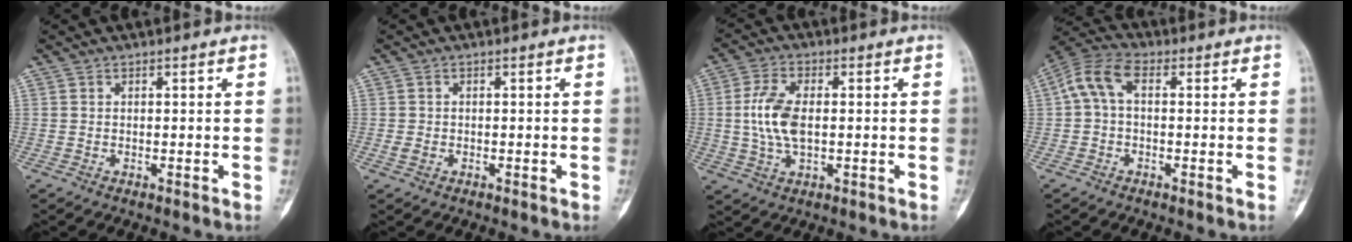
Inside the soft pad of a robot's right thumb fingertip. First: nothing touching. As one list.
[{"total": 1.4, "force": [-0.4, 1.1, 0.9], "torque": [-0.017, 0.002, -0.007]}, {"total": 8.7, "force": [0.2, 4.5, 7.4], "torque": [-0.157, 0.006, 0.001]}, {"total": 7.1, "force": [0.7, 4.2, 5.8], "torque": [-0.115, 0.026, 0.003]}]